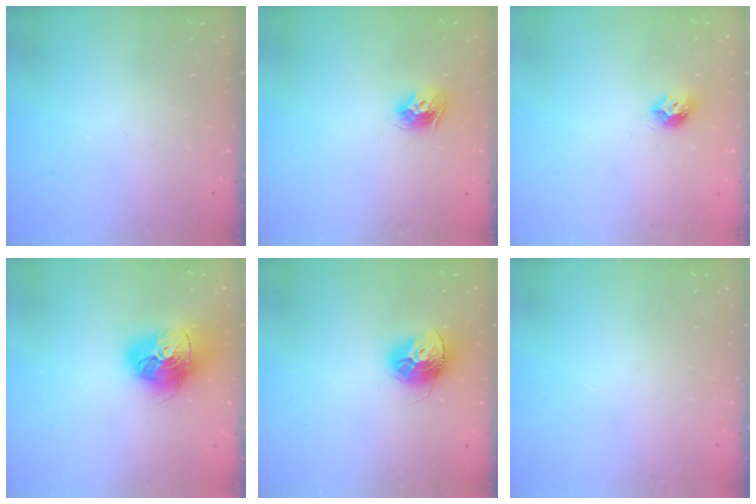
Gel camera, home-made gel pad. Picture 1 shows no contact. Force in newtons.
{"total": 9.6, "press": 9.6, "slide": 0.7}
{"total": 7.5, "press": 7.5, "slide": 0.1}
{"total": 17.5, "press": 17.4, "slide": 1.9}
{"total": 12.7, "press": 12.7, "slide": 1.0}
{"total": 0.0}